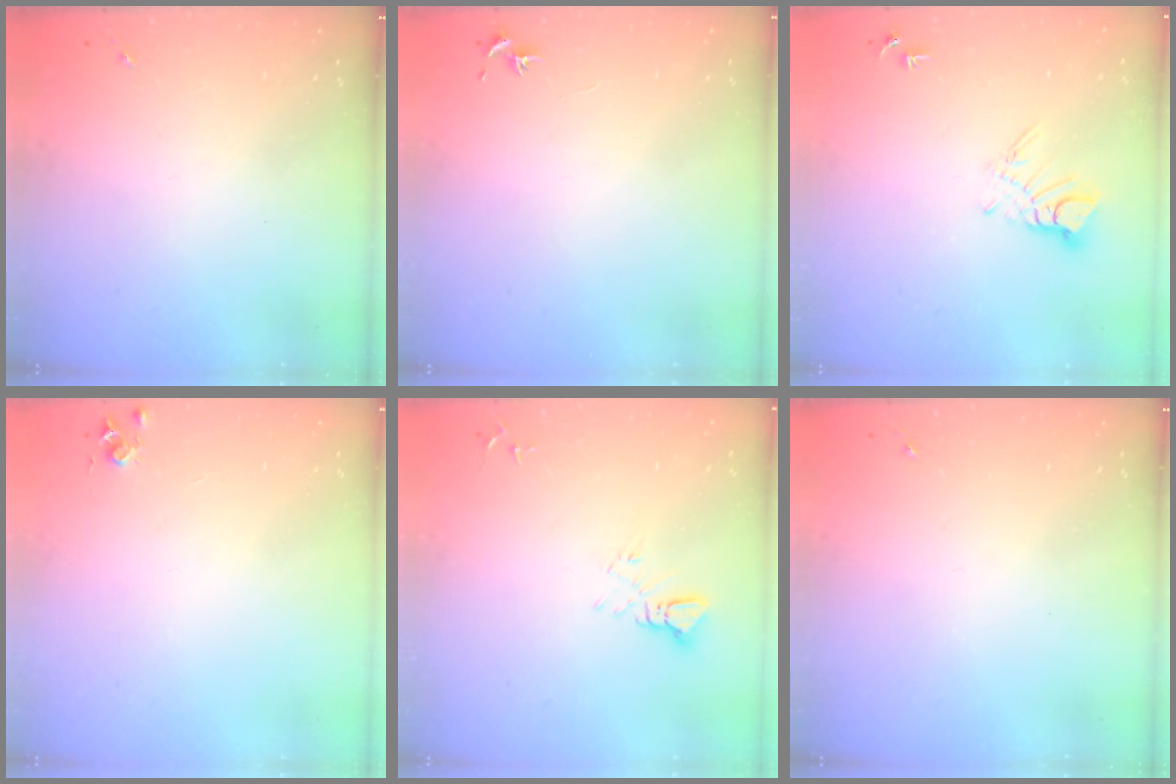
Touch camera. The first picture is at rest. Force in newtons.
{"total": 0.7, "press": 0.7, "slide": 0.3}
{"total": 5.9, "press": 5.9, "slide": 0.5}
{"total": 4.4, "press": 4.4, "slide": 0.5}
{"total": 3.1, "press": 3.1, "slide": 0.1}
{"total": 0.0}